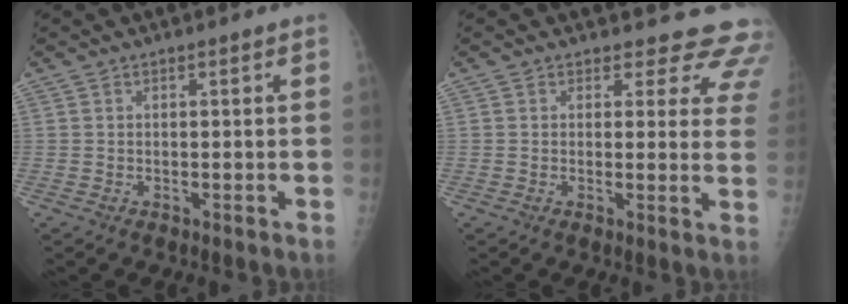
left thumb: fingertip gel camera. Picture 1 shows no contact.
{"total": 10.7, "force": [9.5, 4.6, 1.6], "torque": [0.031, -0.060, 0.071]}